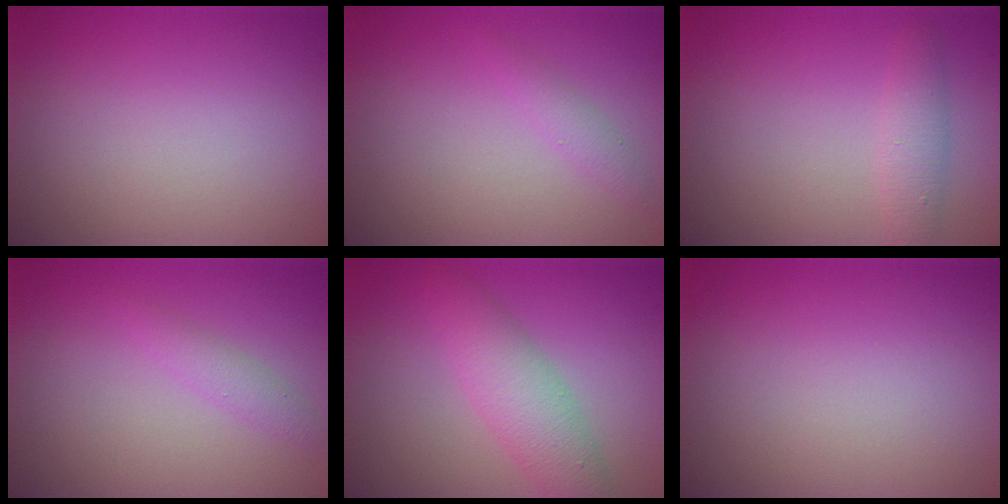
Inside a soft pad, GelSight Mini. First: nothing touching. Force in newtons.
{"total": 1.2, "press": 1.2, "slide": 0.0}
{"total": 1.9, "press": 1.9, "slide": 0.1}
{"total": 1.4, "press": 1.4, "slide": 0.0}
{"total": 4.5, "press": 4.5, "slide": 0.1}
{"total": 0.0}